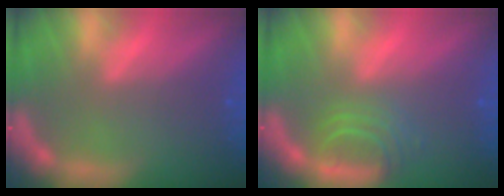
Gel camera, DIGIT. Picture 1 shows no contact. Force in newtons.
{"total": 3.5}